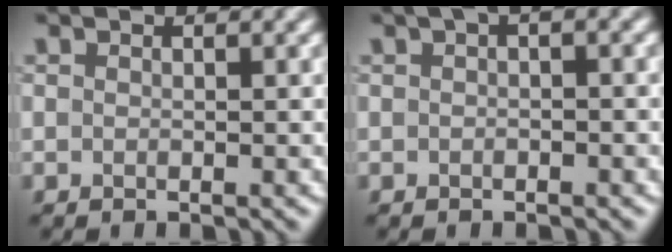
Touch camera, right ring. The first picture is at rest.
{"total": 1.5, "force": [0.5, 0.6, 1.2], "torque": [-0.020, 0.010, 0.003]}